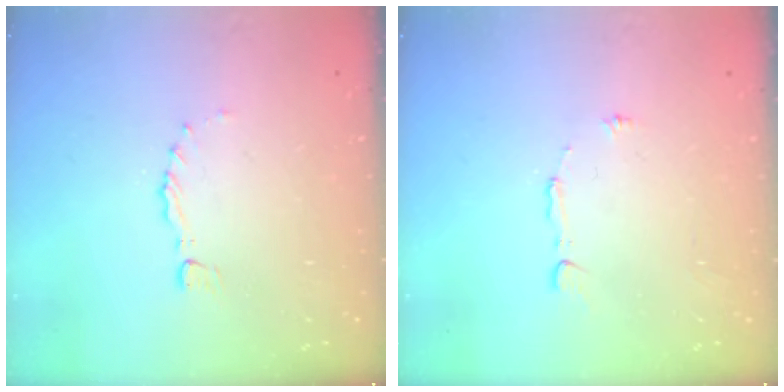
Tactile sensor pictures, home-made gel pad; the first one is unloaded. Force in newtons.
{"total": 5.0, "press": 4.9, "slide": 0.3}